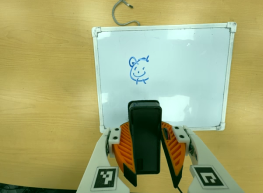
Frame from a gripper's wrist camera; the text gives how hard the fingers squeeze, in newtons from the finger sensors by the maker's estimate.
{"total": 11.3, "left": 9.9, "right": 12.7}